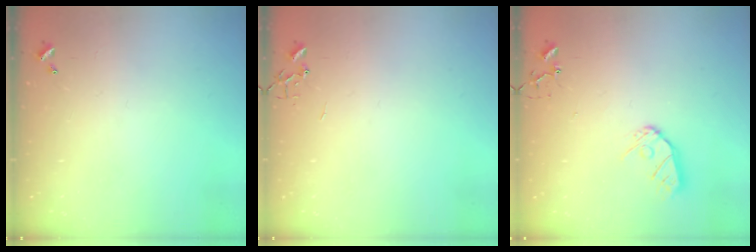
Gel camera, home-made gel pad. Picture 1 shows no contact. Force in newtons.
{"total": 0.0}
{"total": 9.1, "press": 9.1, "slide": 0.9}